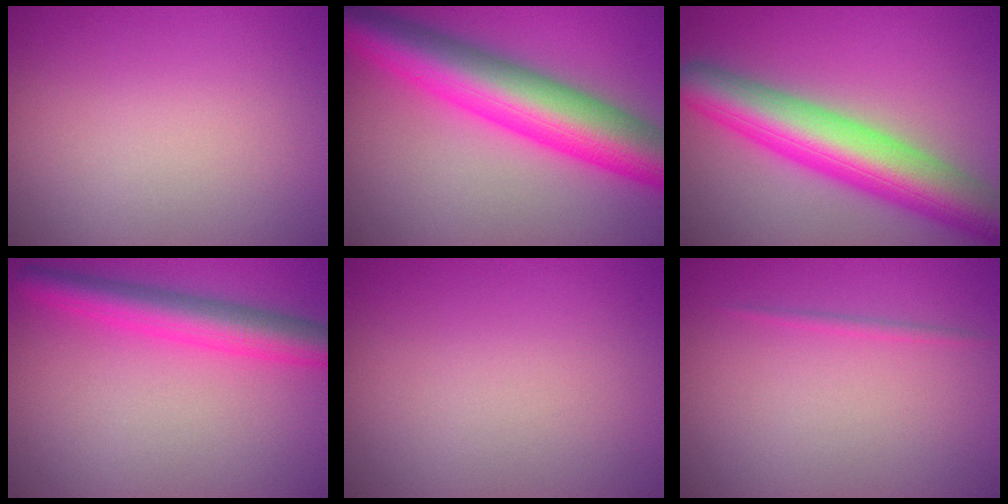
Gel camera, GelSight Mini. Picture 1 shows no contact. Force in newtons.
{"total": 10.6, "press": 10.6, "slide": 0.1}
{"total": 9.3, "press": 9.3, "slide": 0.6}
{"total": 4.9, "press": 4.9, "slide": 0.2}
{"total": 0.0}
{"total": 0.6, "press": 0.6, "slide": 0.1}